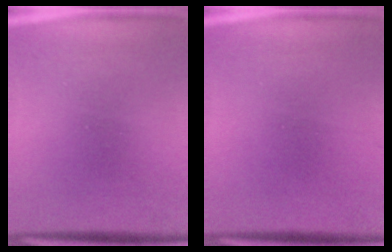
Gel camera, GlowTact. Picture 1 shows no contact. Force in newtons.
{"total": 1.1}